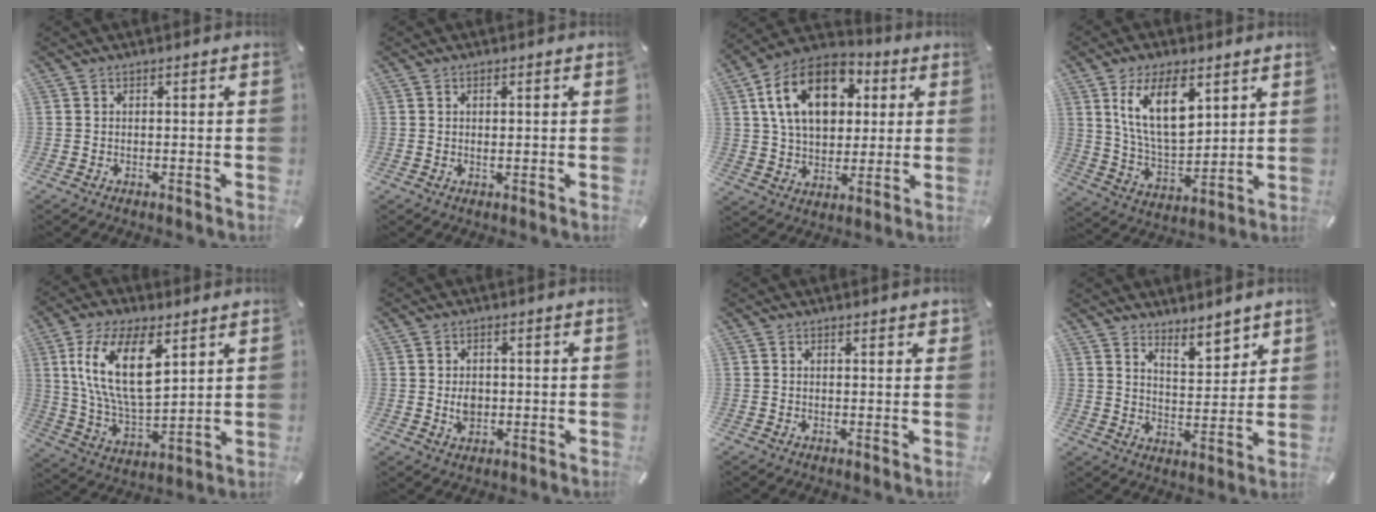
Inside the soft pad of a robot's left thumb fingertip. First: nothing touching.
{"total": 1.0, "force": [0.2, 0.3, 0.9], "torque": [-0.017, 0.002, 0.003]}
{"total": 17.4, "force": [5.4, 12.2, 11.1], "torque": [-0.209, 0.001, 0.096]}
{"total": 15.1, "force": [7.3, 7.9, 10.6], "torque": [-0.210, -0.022, 0.128]}
{"total": 17.3, "force": [7.5, 8.5, 13.0], "torque": [-0.281, -0.011, 0.128]}
{"total": 3.5, "force": [0.1, 2.6, 2.3], "torque": [-0.037, -0.005, -0.005]}
{"total": 1.2, "force": [0.9, 0.3, 0.6], "torque": [-0.004, -0.004, 0.015]}
{"total": 7.2, "force": [6.6, 2.6, 1.1], "torque": [-0.001, -0.061, 0.117]}